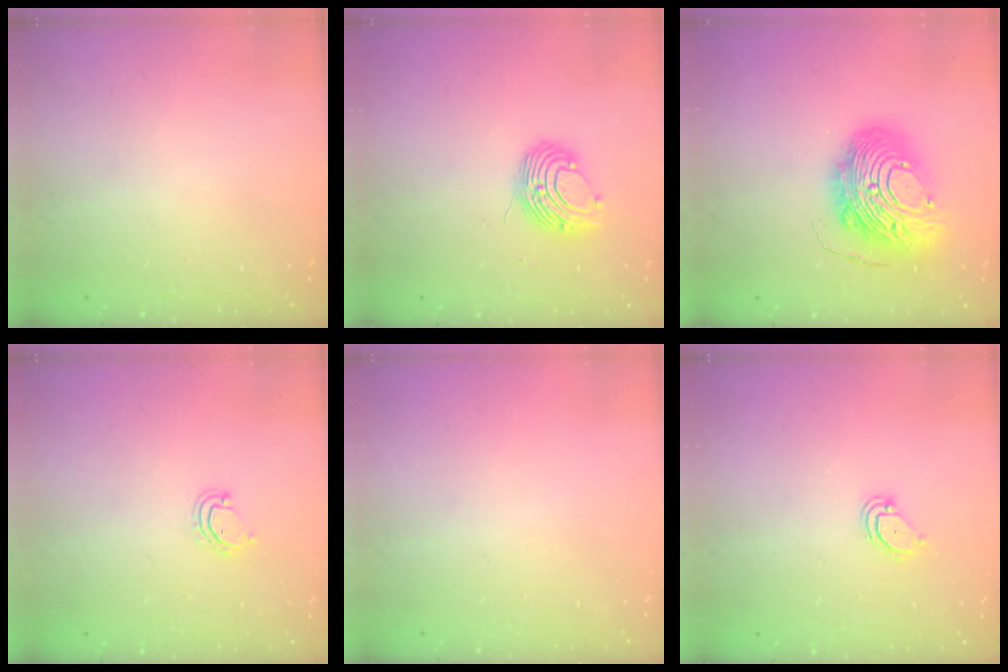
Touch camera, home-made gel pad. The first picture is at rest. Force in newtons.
{"total": 11.4, "press": 11.3, "slide": 1.1}
{"total": 17.9, "press": 17.9, "slide": 1.5}
{"total": 4.0, "press": 4.0, "slide": 0.3}
{"total": 0.0}
{"total": 3.3, "press": 3.3, "slide": 0.3}